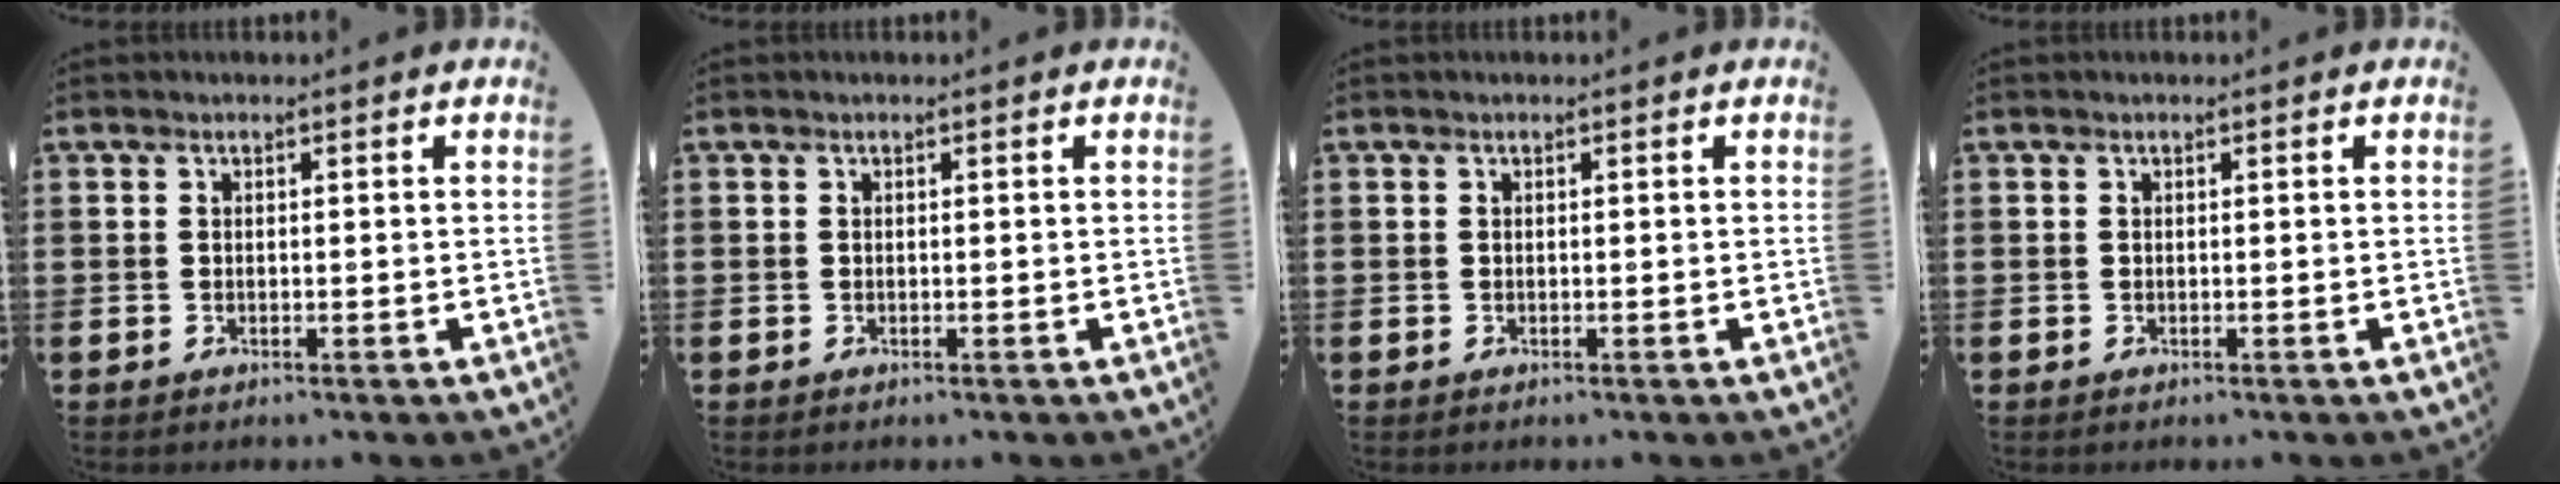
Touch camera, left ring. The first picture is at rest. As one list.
[{"total": 0.0}, {"total": 0.0}, {"total": 0.0}]